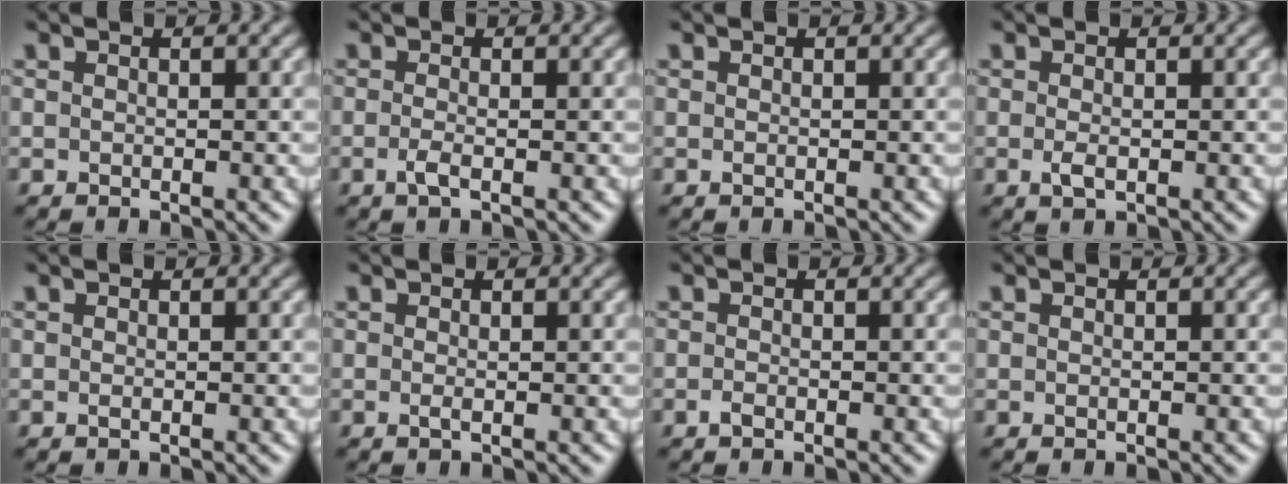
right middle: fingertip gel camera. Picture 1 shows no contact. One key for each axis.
{"total": 1.3, "fx": -0.6, "fy": 0.3, "fz": 1.2, "tx": -0.029, "ty": -0.002, "tz": -0.014}
{"total": 0.0}
{"total": 1.2, "fx": -0.3, "fy": 0.4, "fz": 1.0, "tx": -0.026, "ty": -0.001, "tz": -0.006}
{"total": 0.0}
{"total": 0.6, "fx": -0.1, "fy": 0.0, "fz": 0.5, "tx": -0.015, "ty": 0.000, "tz": -0.002}
{"total": 0.7, "fx": -0.4, "fy": 0.2, "fz": 0.5, "tx": -0.013, "ty": 0.000, "tz": -0.008}
{"total": 0.0}